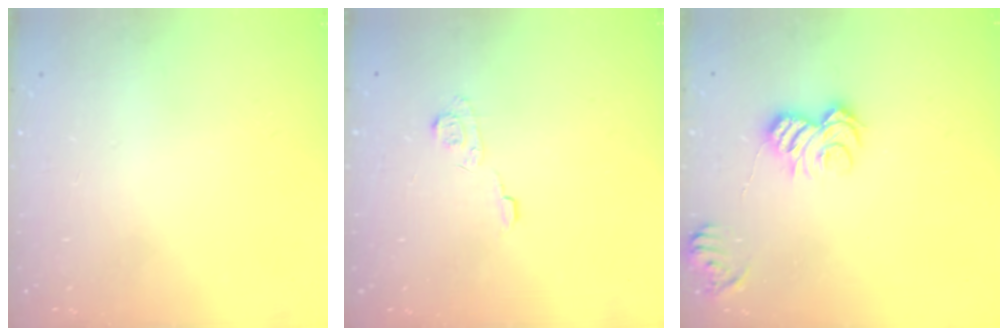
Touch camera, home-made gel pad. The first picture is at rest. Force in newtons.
{"total": 6.2, "press": 6.2, "slide": 0.5}
{"total": 8.6, "press": 8.6, "slide": 0.0}